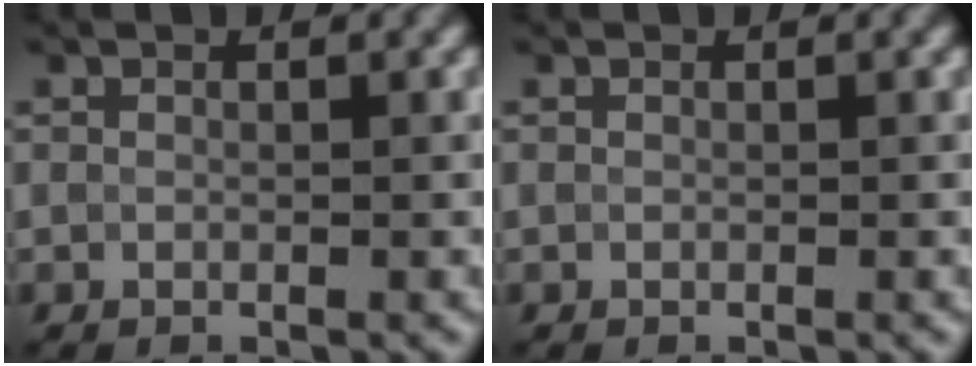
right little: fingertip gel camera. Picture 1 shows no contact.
{"total": 0.0}